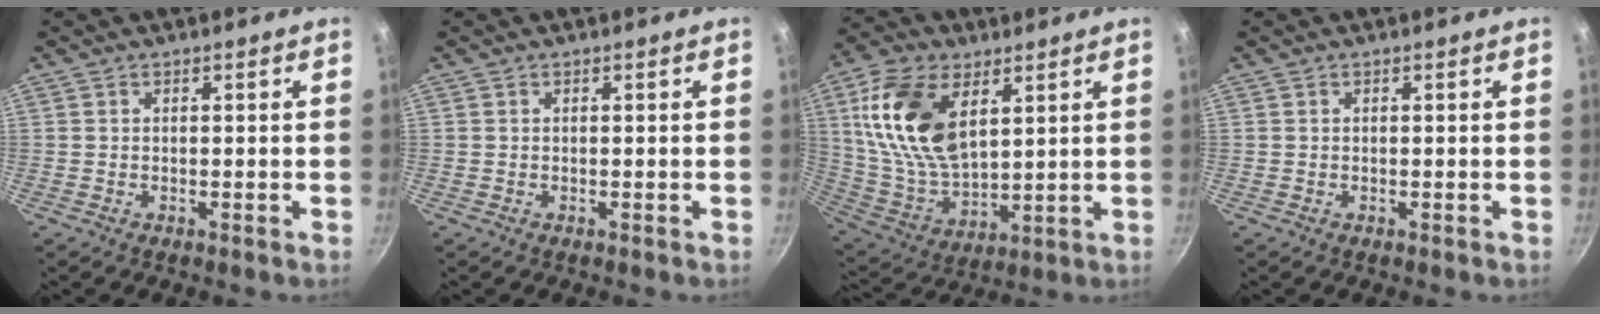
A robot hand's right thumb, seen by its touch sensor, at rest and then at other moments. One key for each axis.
{"total": 0.0}
{"total": 18.8, "fx": 6.6, "fy": 10.7, "fz": 14.1, "tx": -0.256, "ty": -0.020, "tz": 0.140}
{"total": 0.0}